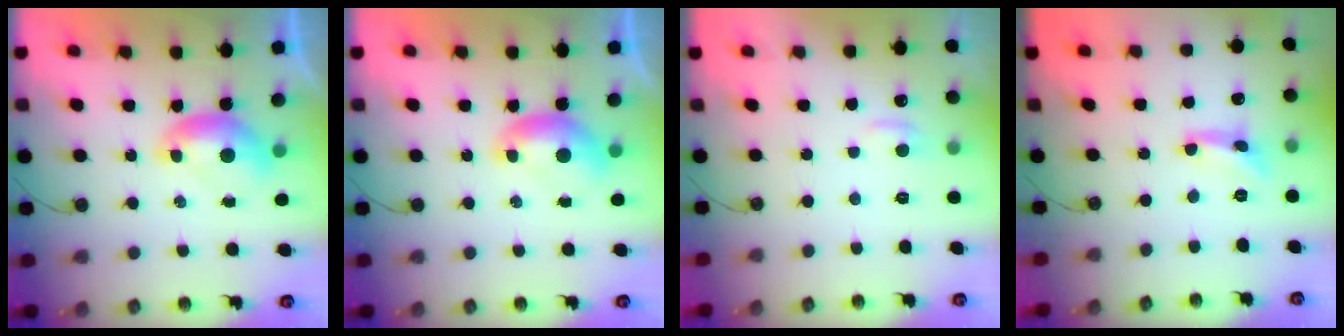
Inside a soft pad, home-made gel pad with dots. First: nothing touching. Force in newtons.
{"total": 0.0}
{"total": 0.9, "press": 0.7, "slide": 0.6}
{"total": 1.3, "press": 1.3, "slide": 0.1}